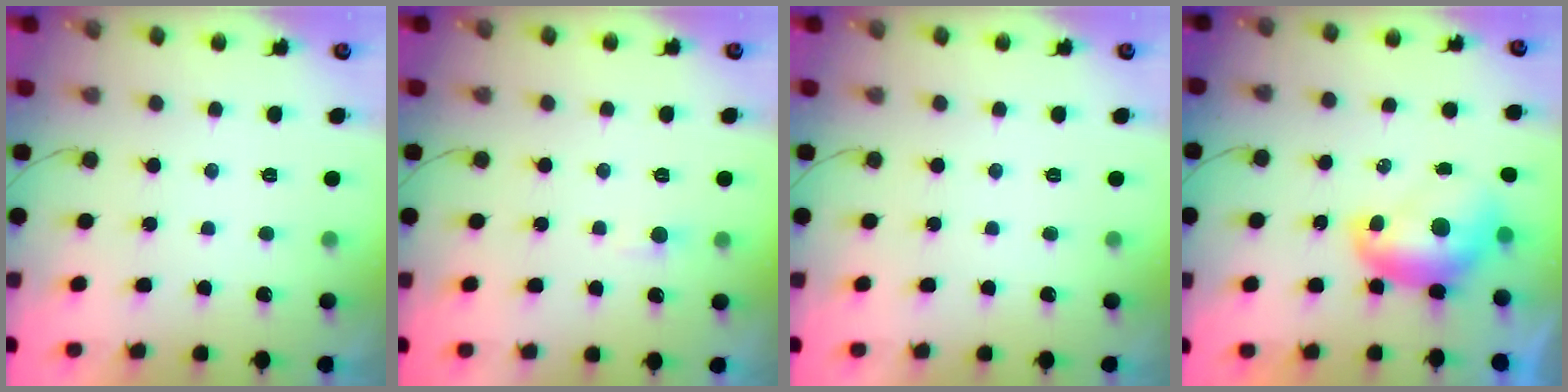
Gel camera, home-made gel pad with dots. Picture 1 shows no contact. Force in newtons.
{"total": 2.6, "press": 2.6, "slide": 0.2}
{"total": 0.0}
{"total": 9.1, "press": 9.1, "slide": 0.8}